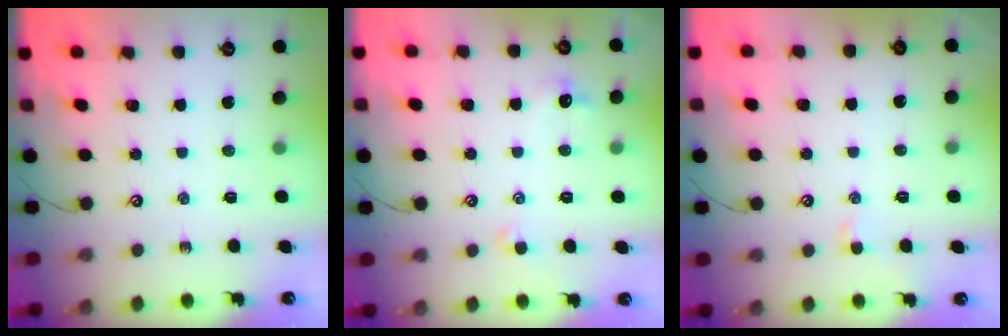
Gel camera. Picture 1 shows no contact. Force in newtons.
{"total": 1.0, "press": 0.8, "slide": 0.6}
{"total": 0.6, "press": 0.1, "slide": 0.5}